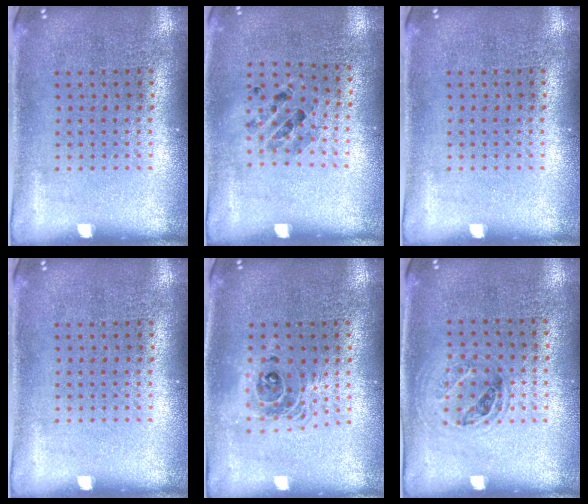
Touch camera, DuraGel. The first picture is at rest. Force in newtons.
{"total": 0.8, "press": 0.8, "slide": 0.3}
{"total": 0.0}
{"total": 0.0}
{"total": 1.4, "press": 1.2, "slide": 0.7}
{"total": 1.0, "press": 0.9, "slide": 0.5}